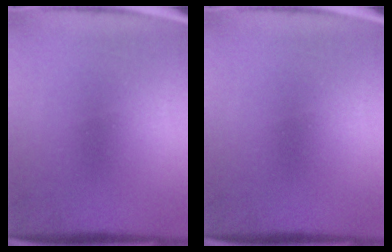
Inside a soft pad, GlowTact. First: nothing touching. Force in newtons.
{"total": 0.0}